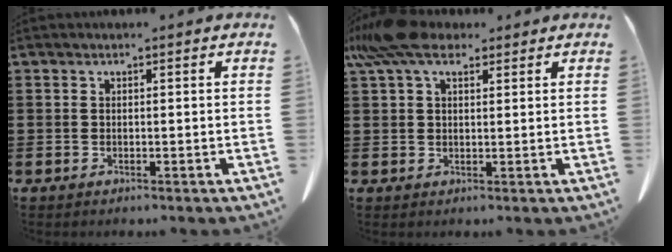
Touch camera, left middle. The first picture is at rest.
{"total": 6.9, "force": [4.3, 2.8, 4.5], "torque": [-0.109, 0.002, 0.080]}